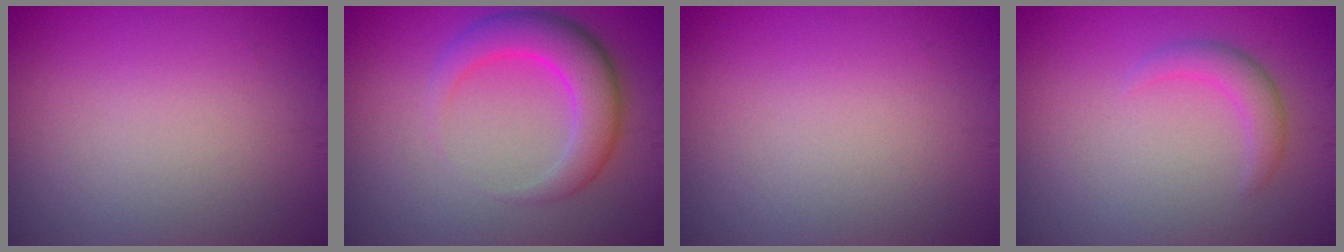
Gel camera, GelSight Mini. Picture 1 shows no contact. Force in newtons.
{"total": 5.0, "press": 5.0, "slide": 0.2}
{"total": 0.0}
{"total": 1.9, "press": 1.9, "slide": 0.1}